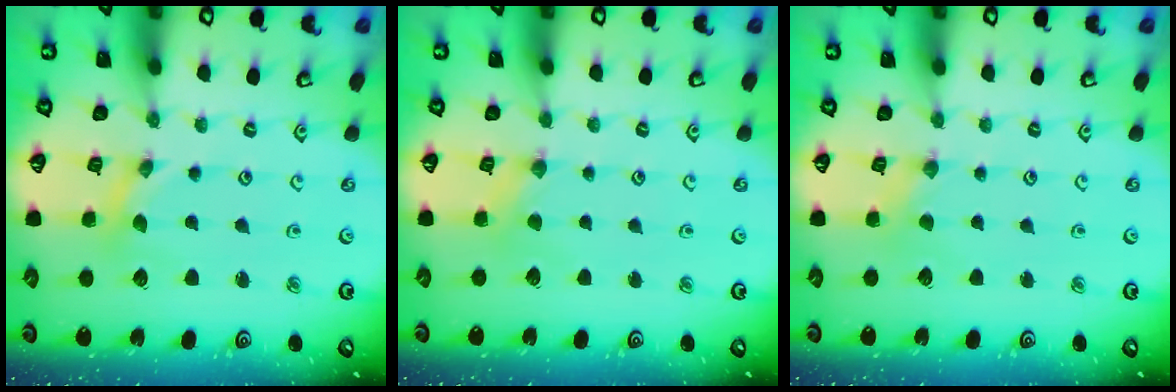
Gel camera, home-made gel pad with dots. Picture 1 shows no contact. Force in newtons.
{"total": 1.8, "press": 1.8, "slide": 0.3}
{"total": 0.0}